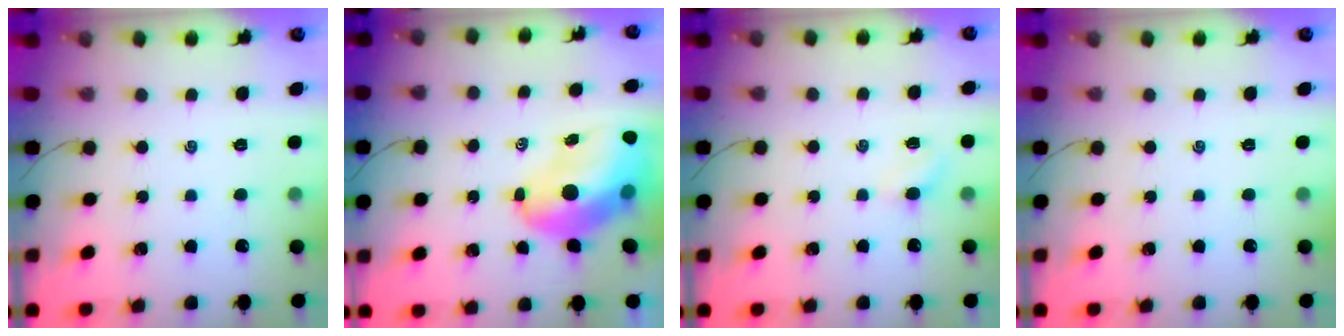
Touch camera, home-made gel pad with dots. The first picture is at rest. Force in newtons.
{"total": 10.3, "press": 9.9, "slide": 2.7}
{"total": 2.8, "press": 2.6, "slide": 1.0}
{"total": 0.0}